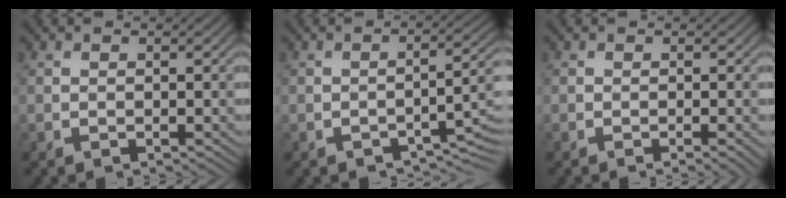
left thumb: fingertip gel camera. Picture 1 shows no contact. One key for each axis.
{"total": 4.0, "fx": -2.5, "fy": 1.1, "fz": 2.9, "tx": -0.041, "ty": 0.008, "tz": -0.036}
{"total": 2.0, "fx": -0.8, "fy": 0.3, "fz": 1.8, "tx": -0.022, "ty": 0.004, "tz": -0.015}